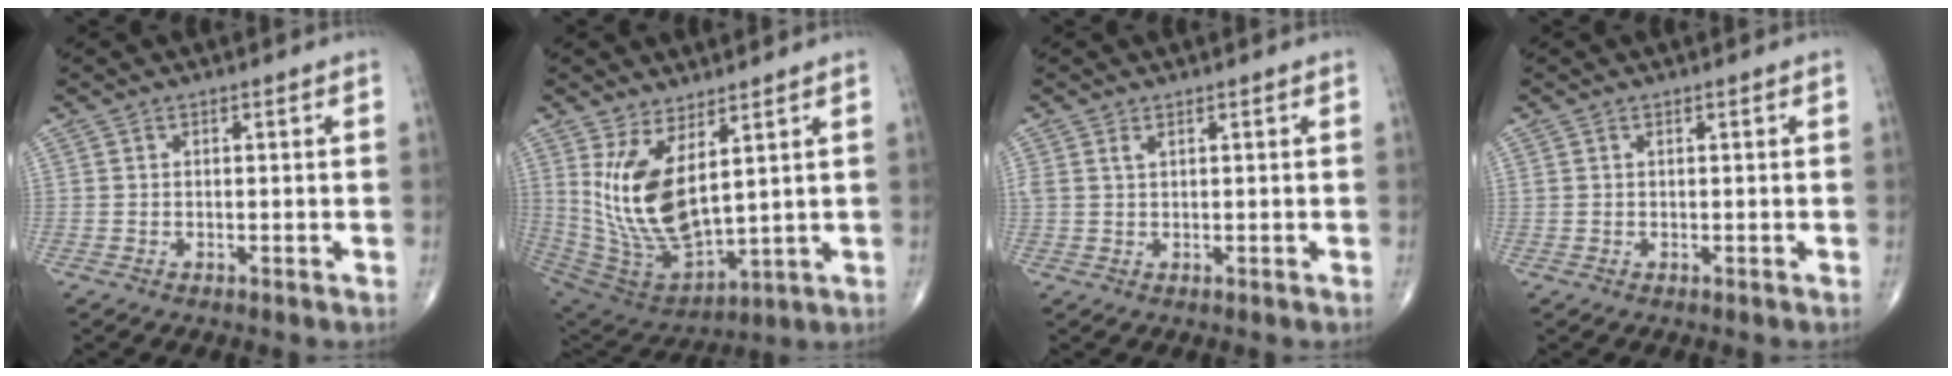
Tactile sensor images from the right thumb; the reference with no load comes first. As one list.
[{"total": 15.4, "force": [4.9, 6.8, 12.9], "torque": [-0.246, -0.043, 0.120]}, {"total": 1.3, "force": [0.8, 0.5, 0.9], "torque": [-0.023, 0.008, 0.021]}, {"total": 0.0}]